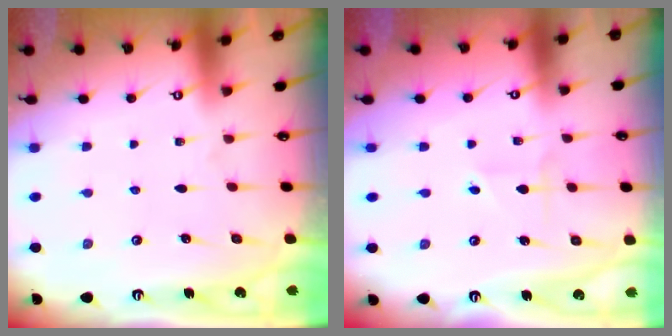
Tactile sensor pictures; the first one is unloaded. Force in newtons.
{"total": 2.3, "press": 2.3, "slide": 0.2}